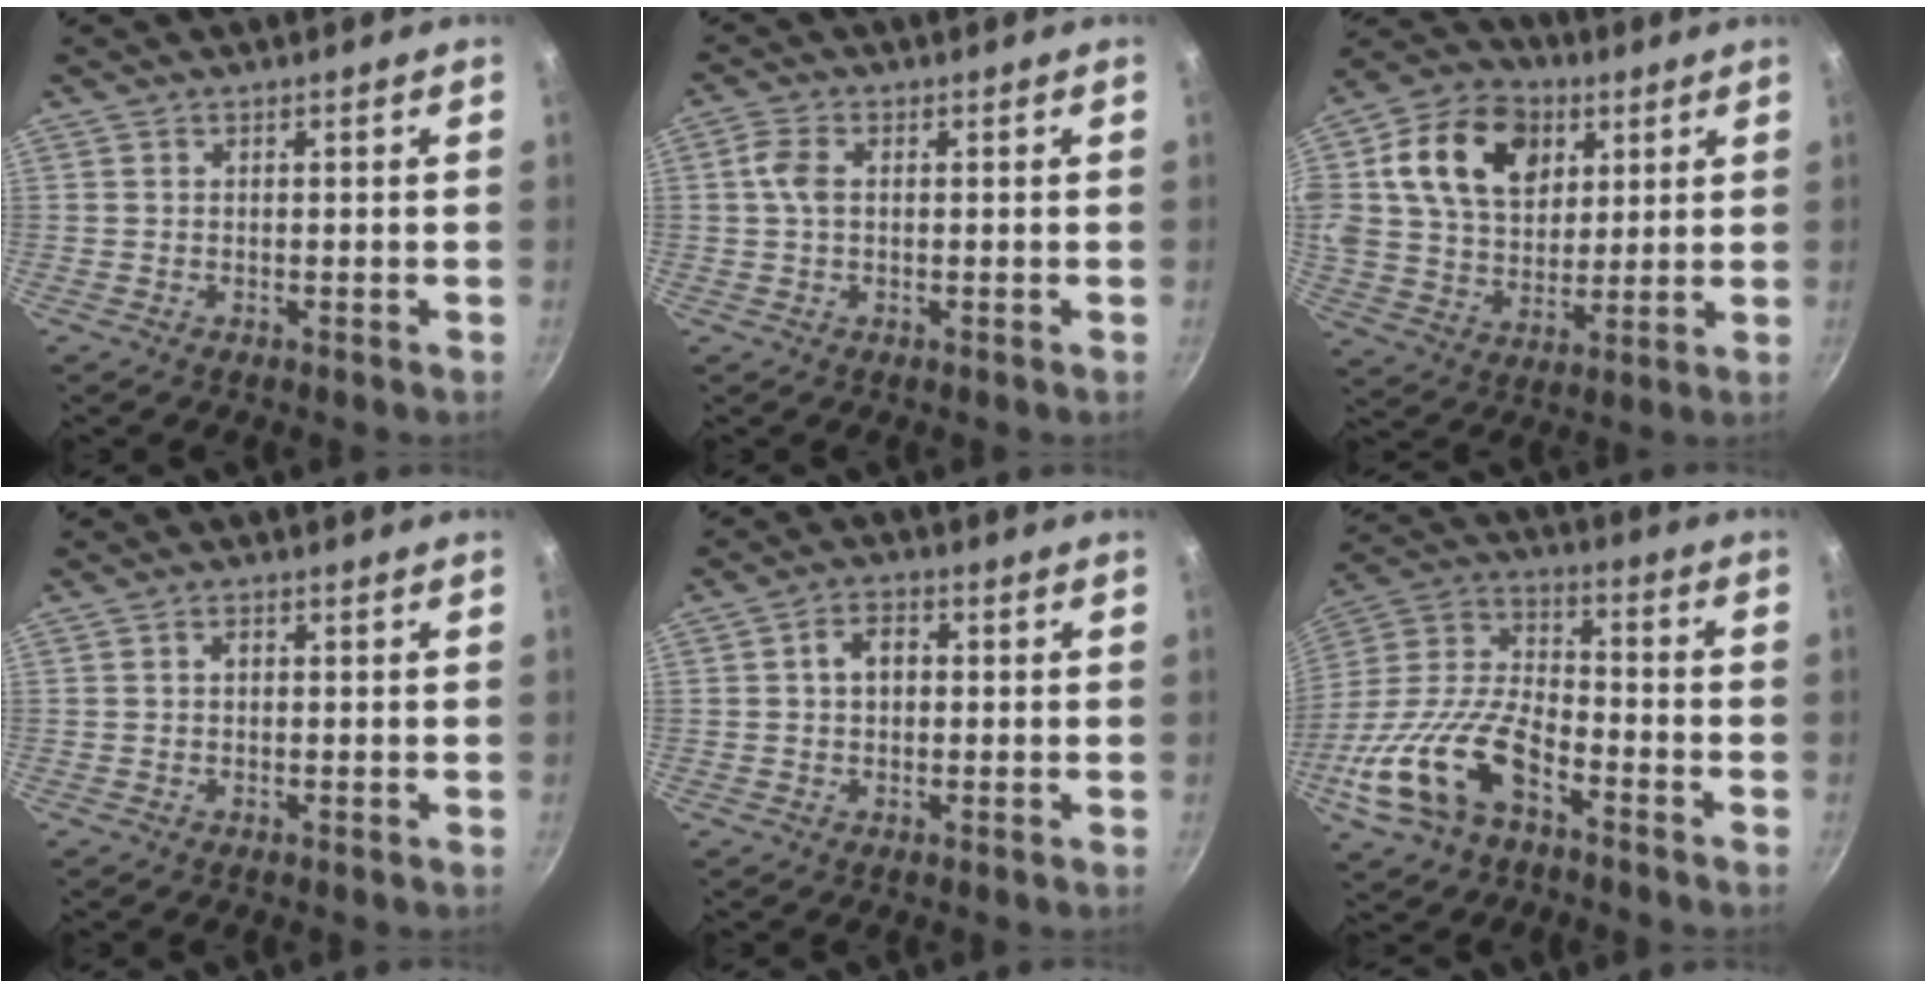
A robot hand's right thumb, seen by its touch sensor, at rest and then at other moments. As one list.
[{"total": 3.9, "force": [0.5, 2.3, 3.0], "torque": [-0.067, 0.010, 0.004]}, {"total": 21.4, "force": [7.2, 15.5, 12.9], "torque": [-0.211, 0.002, 0.117]}, {"total": 1.4, "force": [0.2, 1.0, 1.0], "torque": [-0.013, 0.005, 0.002]}, {"total": 4.7, "force": [0.5, 3.3, 3.3], "torque": [-0.036, 0.013, 0.002]}, {"total": 20.0, "force": [-9.1, 10.6, 14.3], "torque": [-0.270, 0.048, -0.189]}]